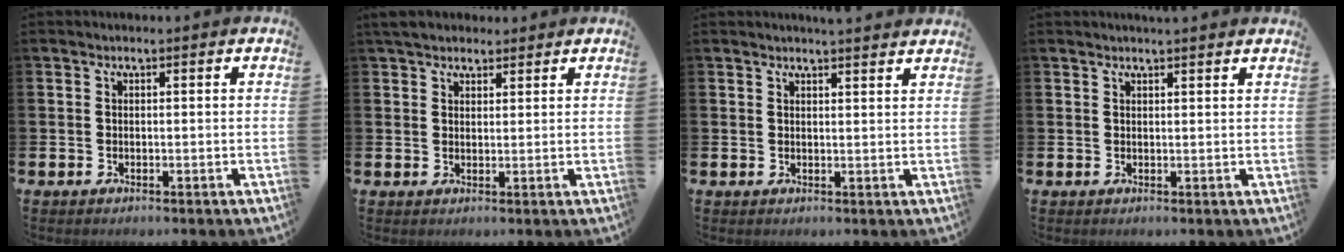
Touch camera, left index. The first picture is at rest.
{"total": 3.9, "force": [3.4, 1.6, 0.8], "torque": [-0.015, -0.007, 0.063]}
{"total": 2.5, "force": [2.5, -0.3, 0.0], "torque": [0.001, -0.015, 0.044]}
{"total": 1.4, "force": [1.4, -0.2, 0.1], "torque": [0.010, -0.009, 0.024]}